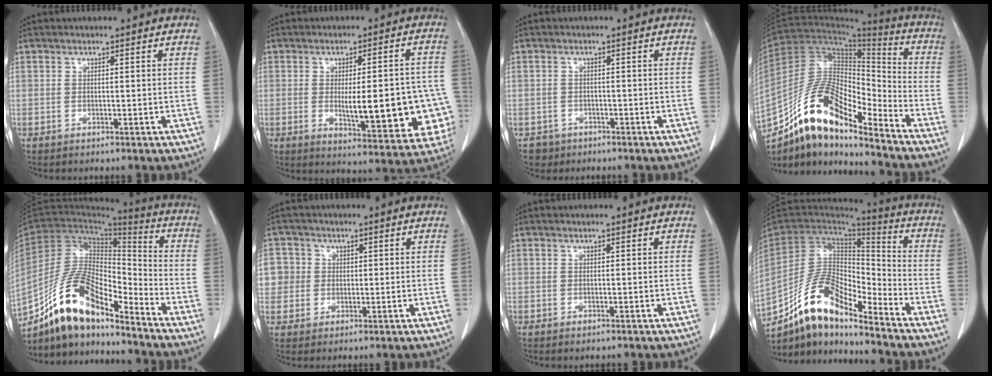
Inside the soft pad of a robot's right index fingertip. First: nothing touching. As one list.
[{"total": 16.6, "force": [-2.8, 4.4, 15.7], "torque": [-0.143, 0.017, -0.010]}, {"total": 4.6, "force": [-2.9, 3.6, -0.2], "torque": [0.009, 0.010, -0.045]}, {"total": 16.1, "force": [-12.1, 4.5, 9.6], "torque": [-0.173, 0.037, -0.216]}, {"total": 15.8, "force": [-12.4, 4.6, 8.6], "torque": [-0.159, 0.025, -0.227]}, {"total": 6.0, "force": [0.8, 5.9, 0.9], "torque": [-0.019, 0.023, 0.018]}, {"total": 0.8, "force": [-0.6, 0.2, 0.5], "torque": [-0.010, -0.002, -0.006]}, {"total": 14.3, "force": [-11.6, 4.2, 7.3], "torque": [-0.133, 0.030, -0.215]}]